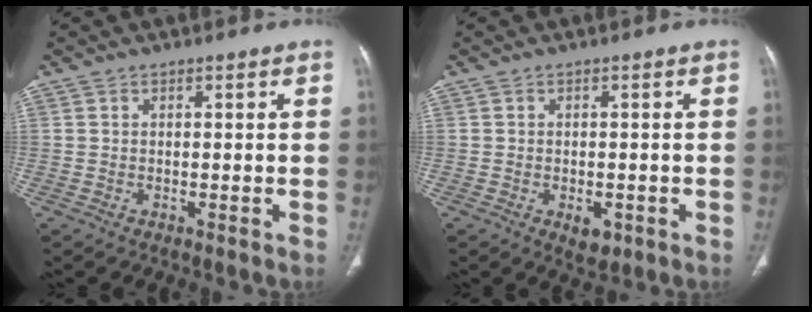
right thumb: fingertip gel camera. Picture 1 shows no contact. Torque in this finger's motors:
{"motor_torque": [0.52, 0.33, 0.11, 0.04, 0.02]}